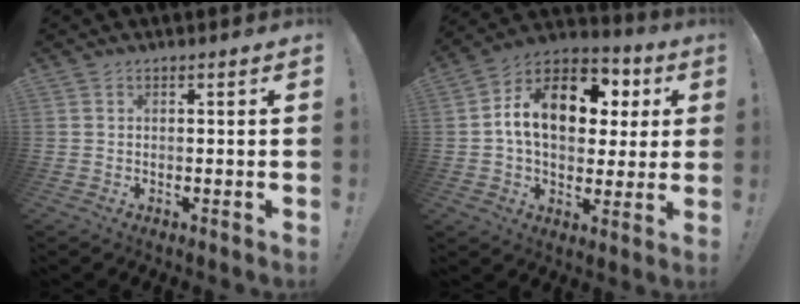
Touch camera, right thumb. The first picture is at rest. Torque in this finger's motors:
{"motor_torque": [1.72, 1.76, 1.07, 0.77, 0.44]}